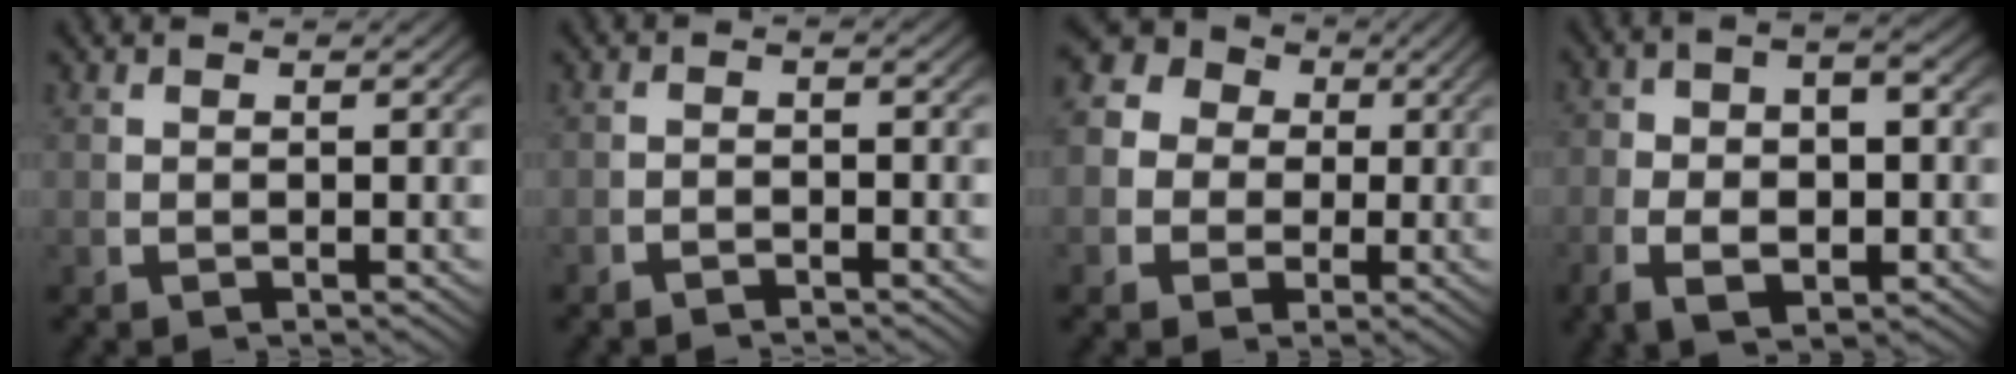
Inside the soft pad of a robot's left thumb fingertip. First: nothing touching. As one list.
[{"total": 1.5, "force": [-1.5, 0.1, 0.2], "torque": [0.000, -0.001, -0.031]}, {"total": 10.4, "force": [2.3, 8.9, 4.9], "torque": [-0.101, 0.006, 0.021]}, {"total": 5.2, "force": [-1.1, 2.8, 4.2], "torque": [-0.073, -0.009, -0.013]}]